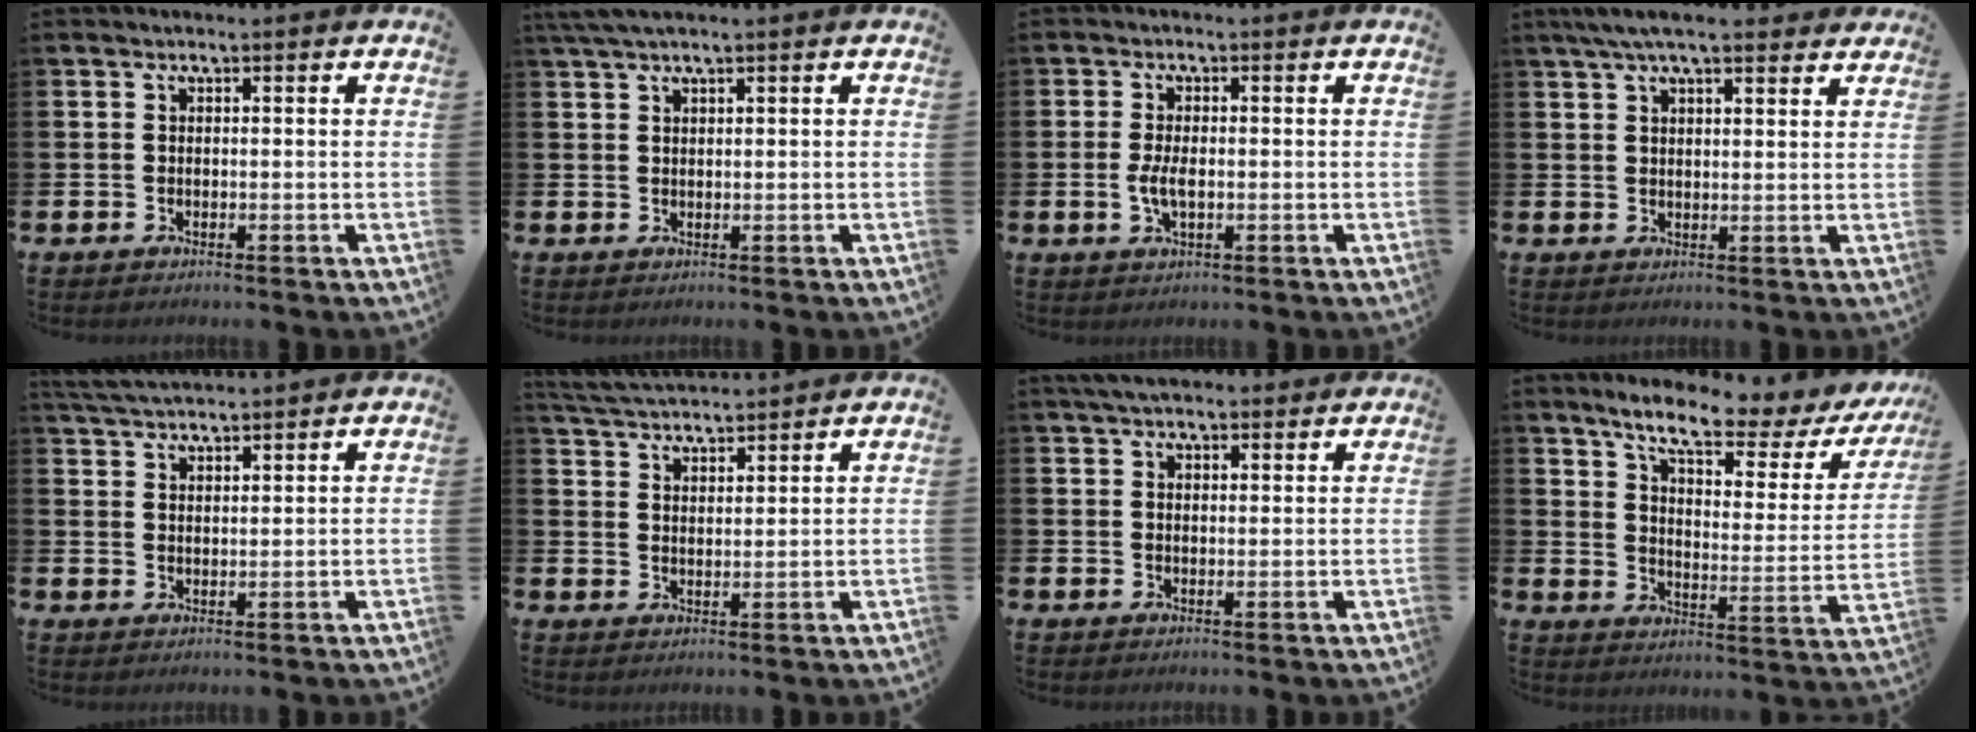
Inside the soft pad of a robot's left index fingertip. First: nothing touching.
{"total": 2.3, "force": [1.8, 0.1, 1.4], "torque": [-0.033, 0.005, 0.034]}
{"total": 3.1, "force": [-0.3, 1.4, 2.8], "torque": [-0.052, -0.002, -0.010]}
{"total": 5.5, "force": [4.6, 1.1, 2.7], "torque": [-0.058, -0.007, 0.083]}
{"total": 3.7, "force": [3.7, 0.1, 0.5], "torque": [-0.018, -0.019, 0.067]}
{"total": 4.1, "force": [4.1, 0.4, 0.2], "torque": [-0.018, -0.023, 0.072]}
{"total": 3.8, "force": [3.5, 1.0, 1.1], "torque": [-0.024, -0.008, 0.064]}
{"total": 9.0, "force": [7.4, 1.5, 4.8], "torque": [-0.108, -0.047, 0.119]}